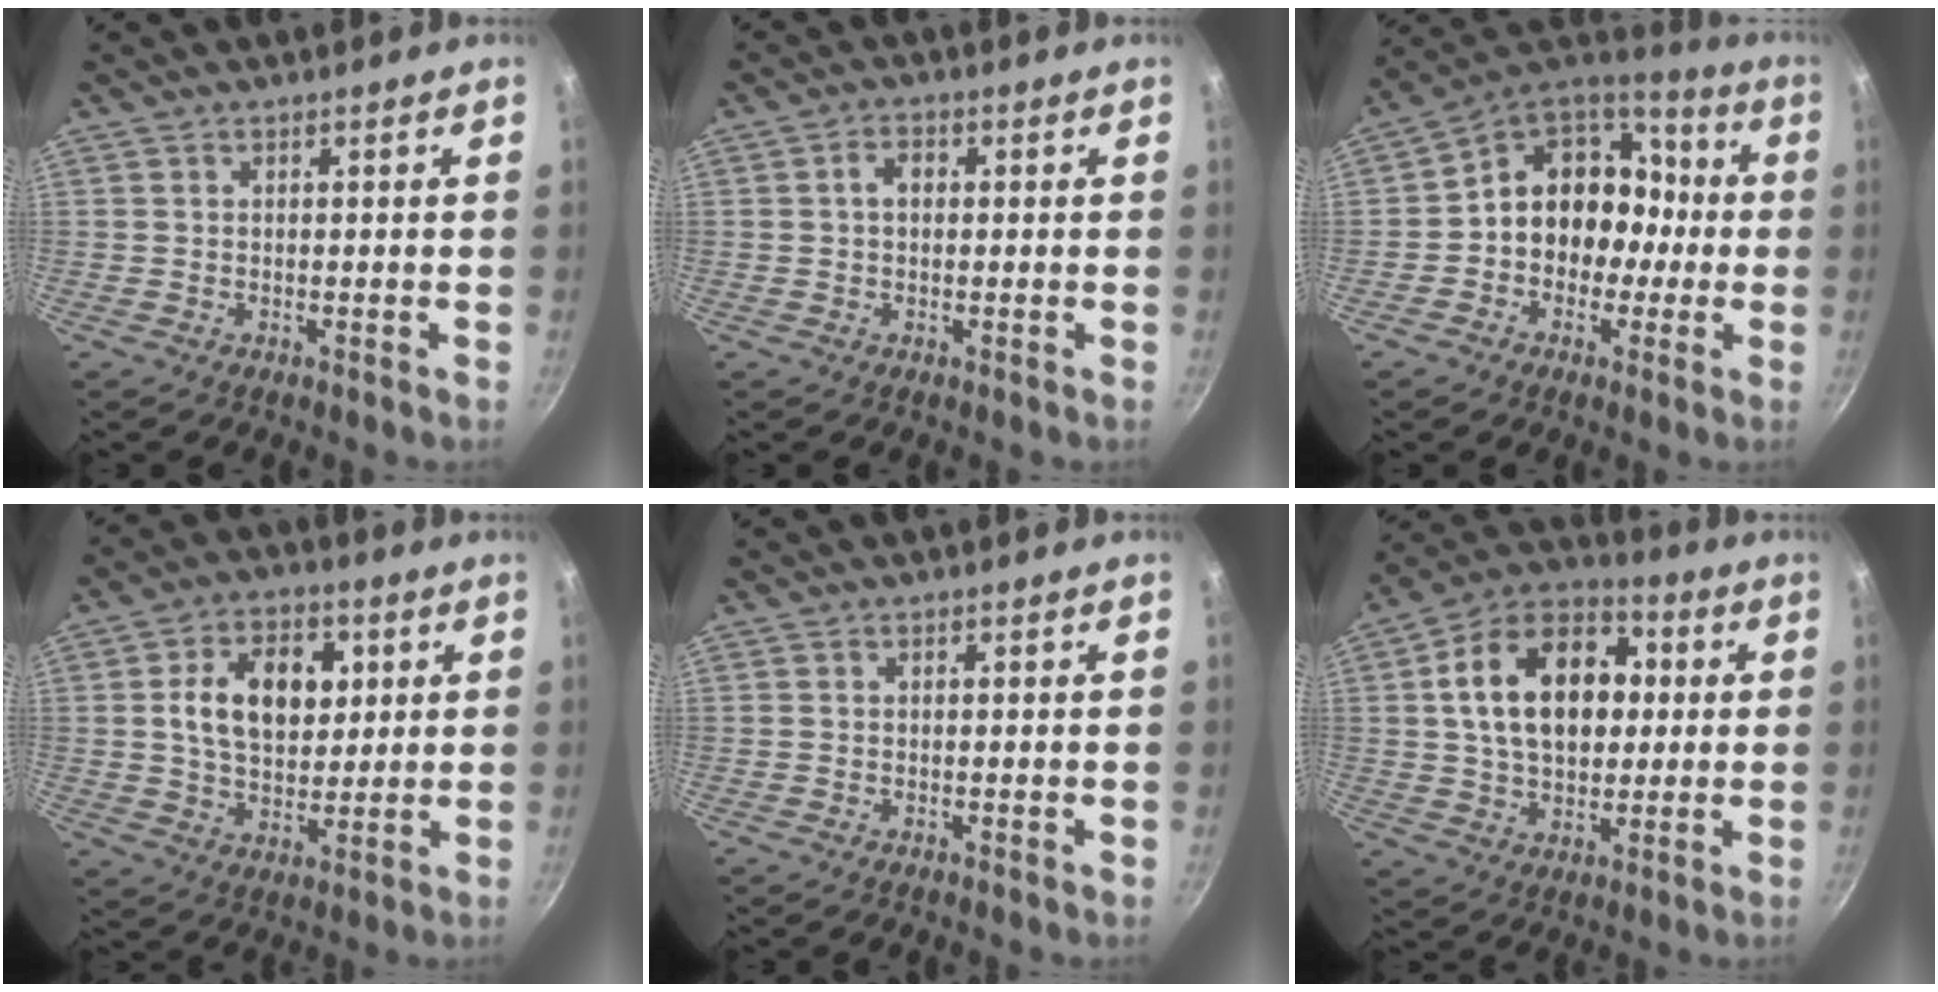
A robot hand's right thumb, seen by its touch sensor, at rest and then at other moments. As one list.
[{"total": 2.8, "force": [0.3, 2.0, 1.9], "torque": [-0.024, 0.010, 0.001]}, {"total": 15.1, "force": [-1.7, 12.8, 7.8], "torque": [-0.068, 0.060, -0.038]}, {"total": 13.4, "force": [3.0, 8.9, 9.5], "torque": [-0.127, -0.004, 0.043]}, {"total": 0.0}, {"total": 19.6, "force": [3.0, 13.3, 14.1], "torque": [-0.200, 0.023, 0.037]}]